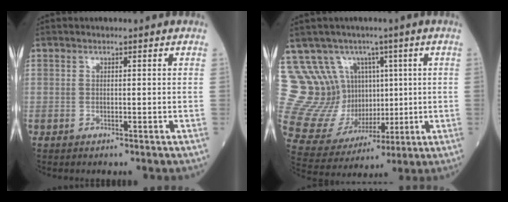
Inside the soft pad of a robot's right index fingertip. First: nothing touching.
{"total": 12.7, "force": [4.5, 11.2, 4.0], "torque": [-0.098, 0.052, 0.113]}